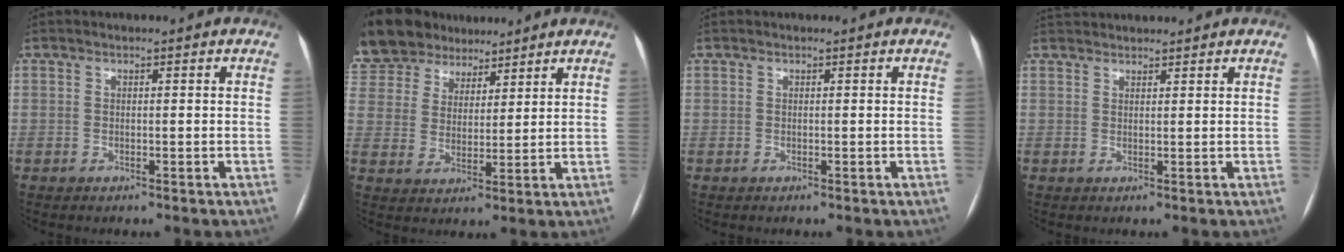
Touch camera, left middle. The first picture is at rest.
{"total": 17.1, "force": [13.6, 8.8, 5.5], "torque": [-0.143, 0.048, 0.246]}
{"total": 0.0}
{"total": 6.1, "force": [5.8, 1.2, 1.6], "torque": [-0.024, 0.042, 0.086]}